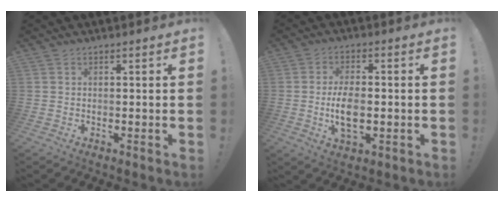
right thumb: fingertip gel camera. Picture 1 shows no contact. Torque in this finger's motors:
{"motor_torque": [0.10, 0.13, -0.31, 0.17, 0.25]}